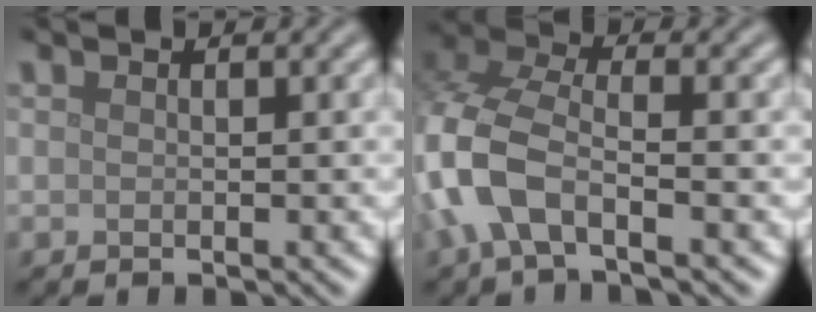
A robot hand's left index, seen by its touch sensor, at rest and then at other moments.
{"total": 7.8, "force": [-2.7, 4.1, 6.1], "torque": [-0.147, 0.005, -0.071]}